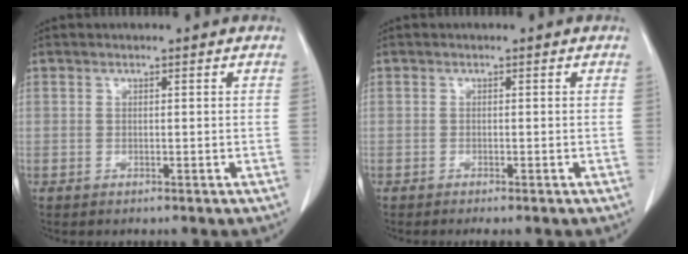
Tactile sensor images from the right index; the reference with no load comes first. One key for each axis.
{"total": 1.5, "fx": -1.2, "fy": 0.0, "fz": 0.9, "tx": -0.014, "ty": -0.004, "tz": -0.016}